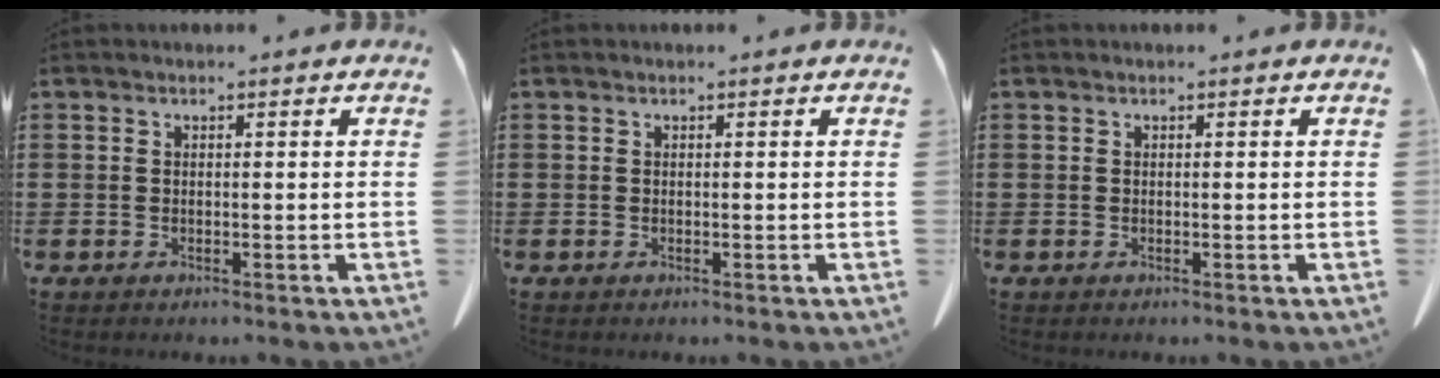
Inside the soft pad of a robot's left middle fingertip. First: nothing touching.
{"total": 0.0}
{"total": 0.0}